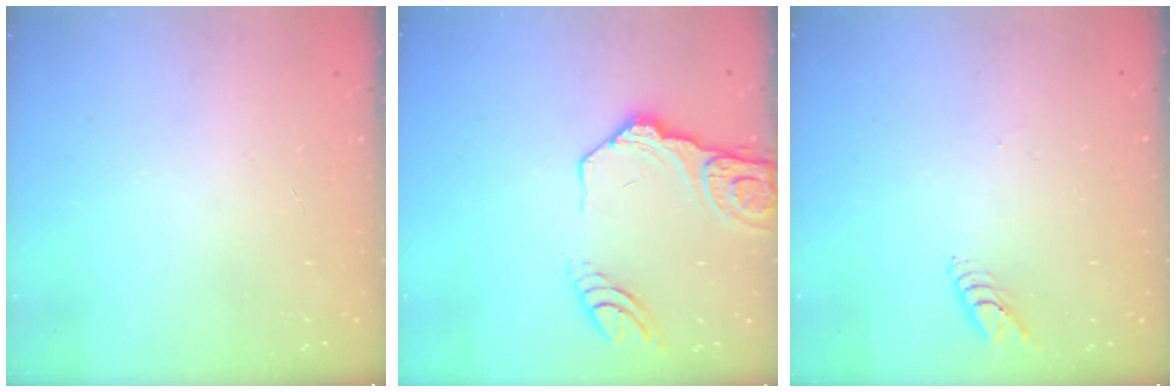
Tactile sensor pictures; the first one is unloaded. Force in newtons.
{"total": 14.0, "press": 13.9, "slide": 1.6}
{"total": 3.1, "press": 3.1, "slide": 0.4}